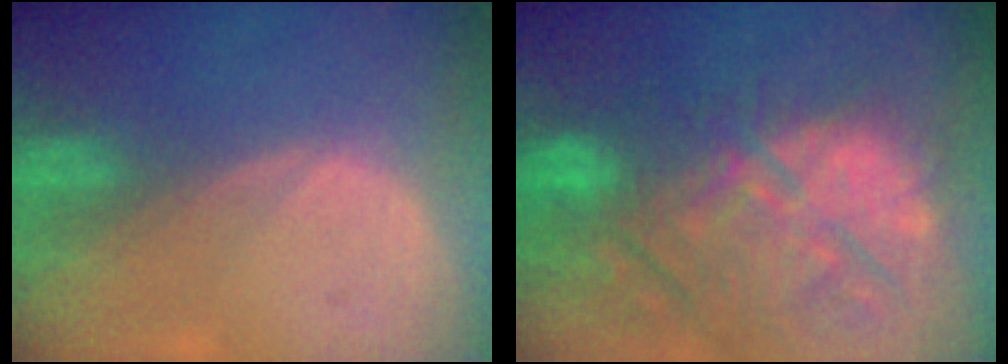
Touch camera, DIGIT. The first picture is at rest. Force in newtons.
{"total": 14.5, "press": 12.7, "slide": 7.0}